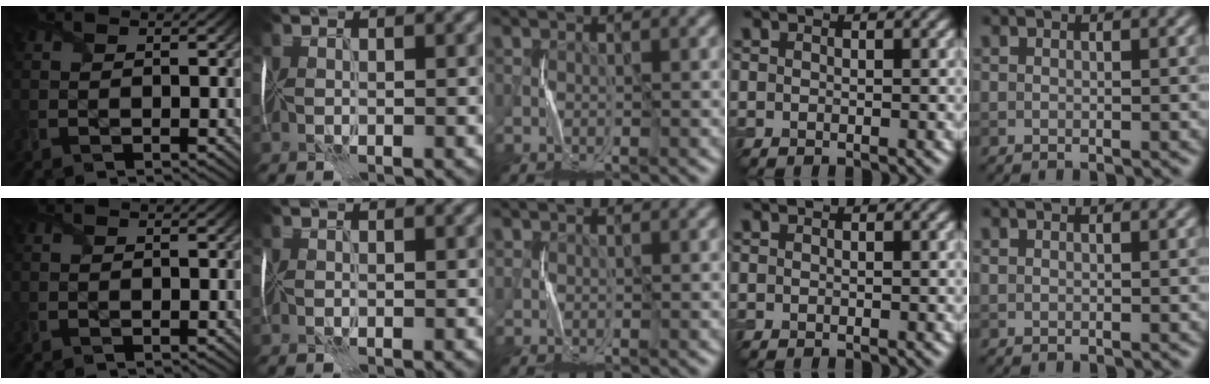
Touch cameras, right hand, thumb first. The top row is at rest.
{"middle": {"total": 0.5, "force": [0.2, 0.5, -0.1], "torque": [-0.003, -0.001, 0.006]}}